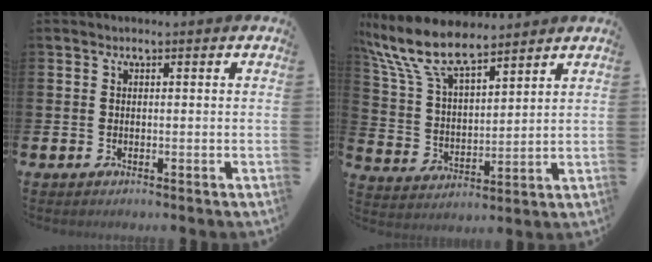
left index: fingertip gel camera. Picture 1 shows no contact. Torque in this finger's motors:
{"motor_torque": [0.84, -1.30, 1.05, 0.21]}